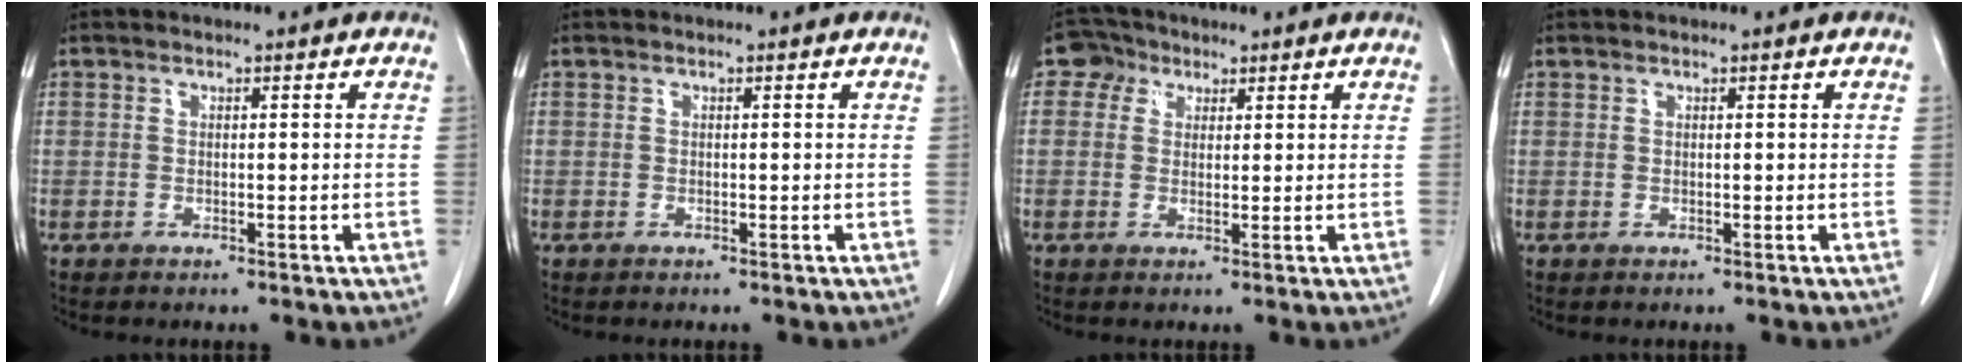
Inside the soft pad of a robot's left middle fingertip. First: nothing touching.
{"total": 0.0}
{"total": 3.5, "force": [1.6, 3.0, 0.7], "torque": [-0.013, 0.011, 0.027]}
{"total": 0.0}